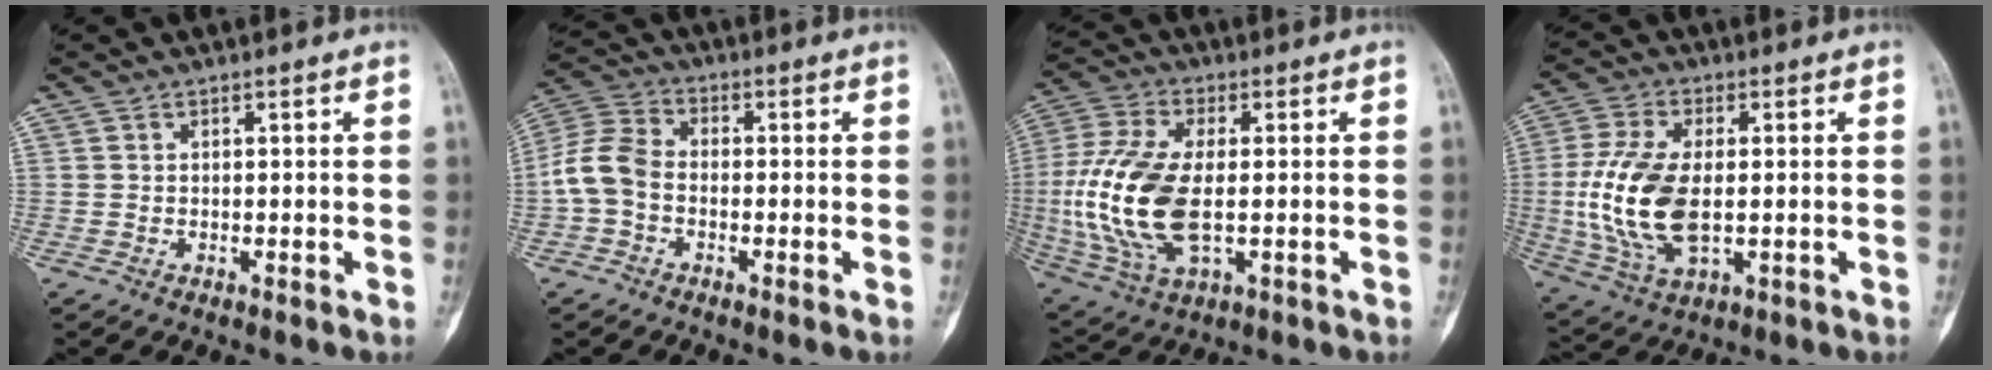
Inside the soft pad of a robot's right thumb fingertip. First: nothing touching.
{"total": 7.7, "force": [-1.6, 5.5, 5.1], "torque": [-0.104, 0.023, -0.046]}
{"total": 18.3, "force": [-1.4, 9.1, 15.8], "torque": [-0.359, -0.005, -0.018]}
{"total": 15.4, "force": [-0.7, 8.1, 13.1], "torque": [-0.285, -0.007, -0.008]}